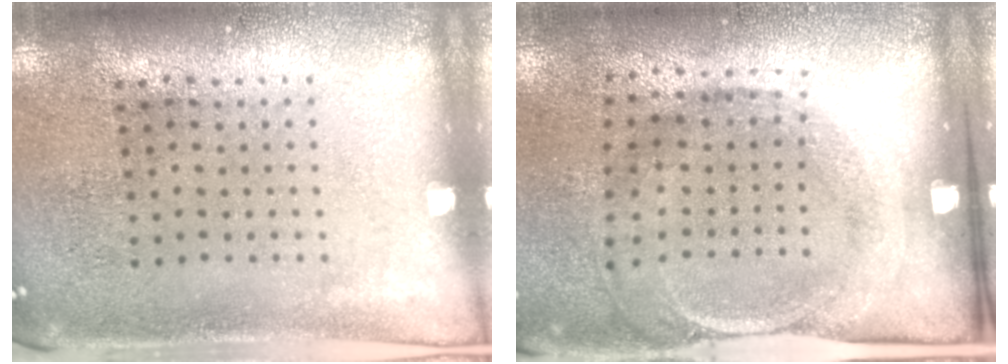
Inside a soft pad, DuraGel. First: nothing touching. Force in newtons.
{"total": 1.8, "press": 1.2, "slide": 1.4}